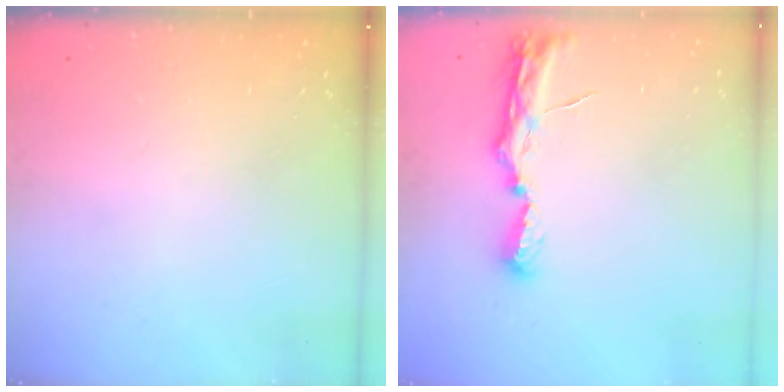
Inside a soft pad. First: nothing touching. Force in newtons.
{"total": 8.0, "press": 8.0, "slide": 0.7}